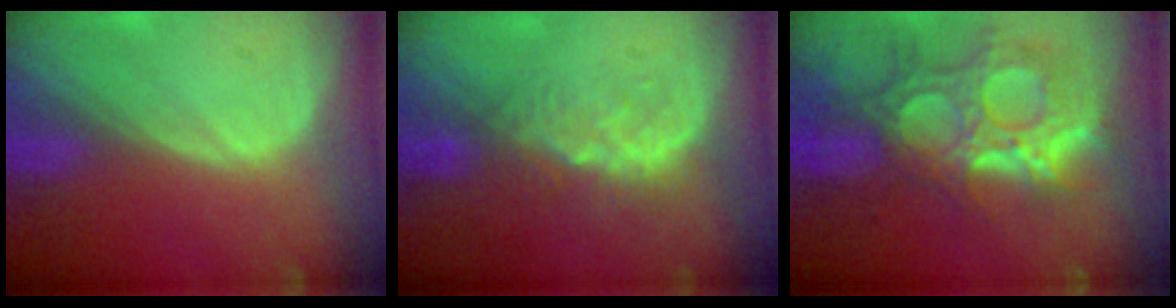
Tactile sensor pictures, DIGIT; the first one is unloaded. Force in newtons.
{"total": 4.8, "press": 4.3, "slide": 2.1}
{"total": 12.5, "press": 10.9, "slide": 6.1}